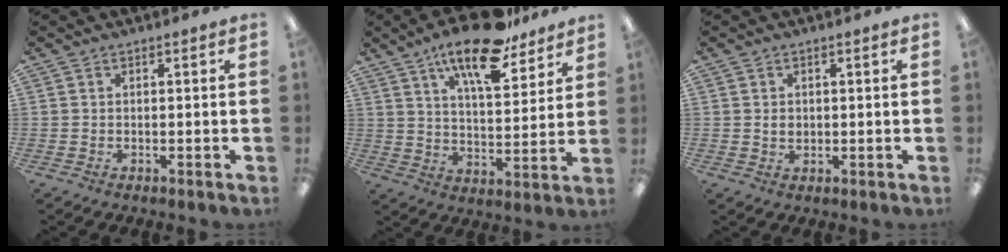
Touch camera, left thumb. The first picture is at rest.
{"total": 16.2, "force": [12.1, 5.2, 9.5], "torque": [-0.153, -0.066, 0.201]}
{"total": 1.6, "force": [0.4, 1.3, 0.7], "torque": [-0.017, 0.004, 0.007]}